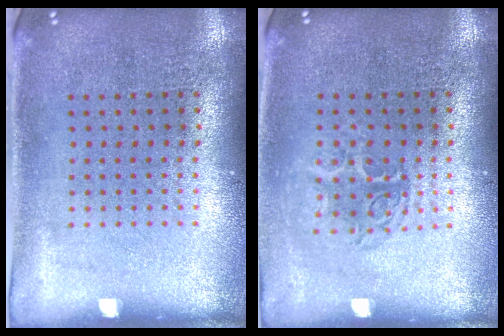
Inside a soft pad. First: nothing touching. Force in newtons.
{"total": 1.2, "press": 1.1, "slide": 0.5}